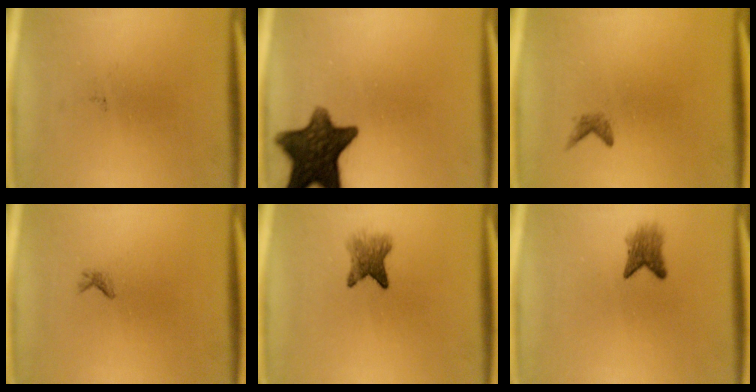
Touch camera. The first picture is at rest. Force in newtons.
{"total": 12.8}
{"total": 0.9}
{"total": 0.6}
{"total": 3.9}
{"total": 2.9}